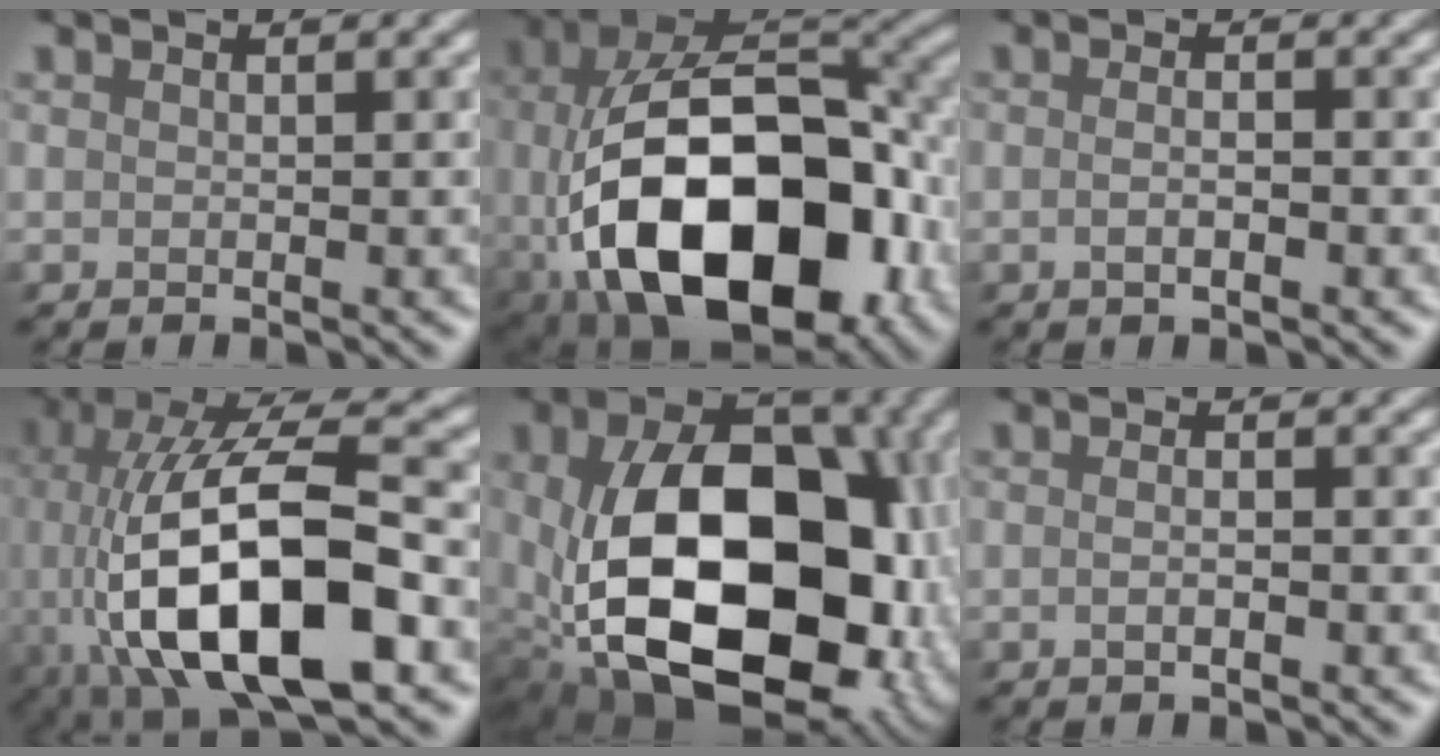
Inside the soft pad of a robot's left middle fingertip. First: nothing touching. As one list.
[{"total": 18.0, "force": [-3.5, 11.0, 13.8], "torque": [-0.267, -0.040, -0.031]}, {"total": 1.5, "force": [-0.3, 0.6, 1.4], "torque": [-0.009, 0.001, -0.009]}, {"total": 14.9, "force": [-3.2, 6.6, 13.0], "torque": [-0.239, 0.009, -0.053]}, {"total": 17.6, "force": [-2.1, 11.9, 12.9], "torque": [-0.247, -0.040, -0.018]}, {"total": 1.7, "force": [-0.1, 0.7, 1.5], "torque": [-0.005, 0.004, -0.008]}]